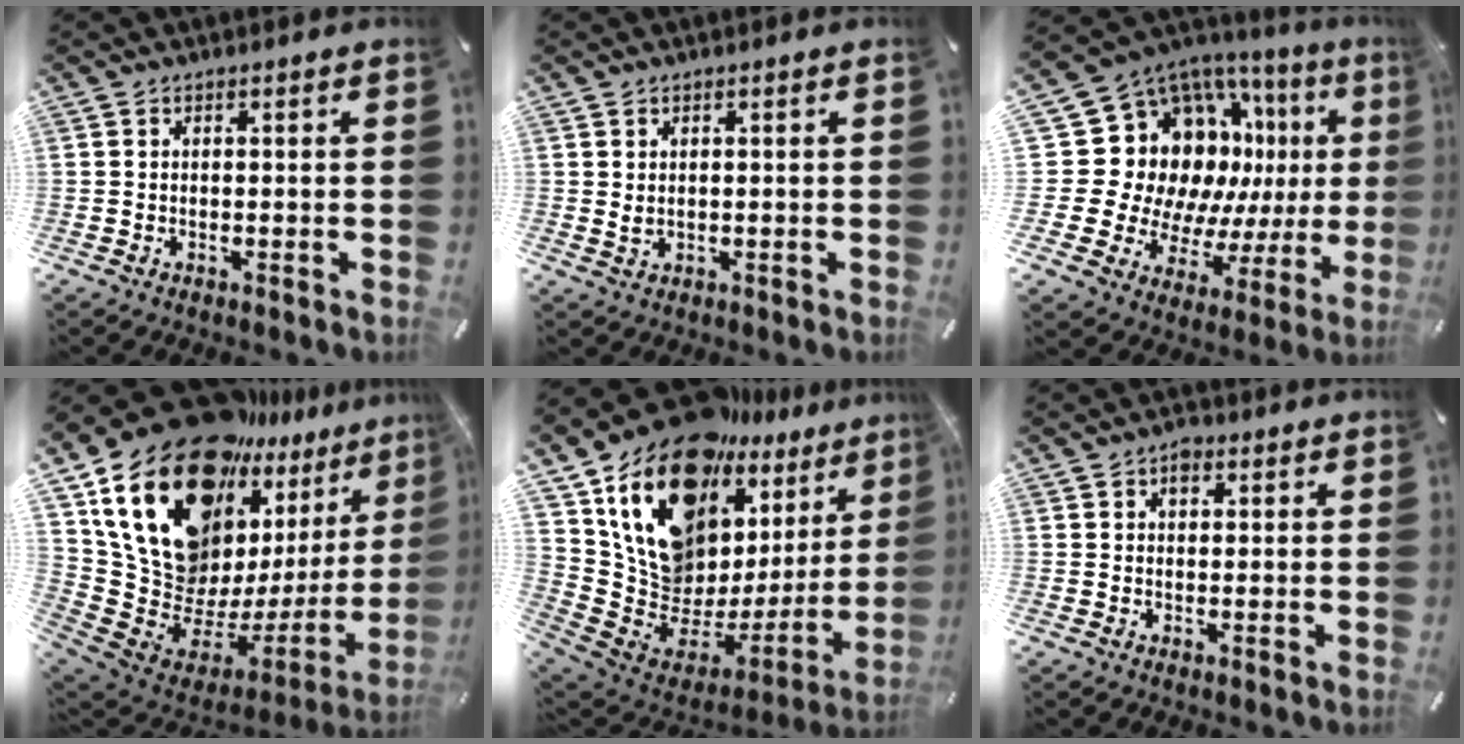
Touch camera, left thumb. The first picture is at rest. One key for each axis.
{"total": 1.8, "fx": 0.5, "fy": 1.4, "fz": 1.0, "tx": -0.021, "ty": 0.004, "tz": 0.009}
{"total": 17.6, "fx": 5.0, "fy": 13.8, "fz": 9.7, "tx": -0.143, "ty": -0.087, "tz": 0.137}
{"total": 25.4, "fx": 14.3, "fy": 14.9, "fz": 14.8, "tx": -0.218, "ty": -0.150, "tz": 0.280}
{"total": 18.2, "fx": 11.9, "fy": 10.7, "fz": 8.8, "tx": -0.135, "ty": -0.126, "tz": 0.216}
{"total": 2.6, "fx": 1.0, "fy": 1.9, "fz": 1.4, "tx": -0.015, "ty": 0.000, "tz": 0.013}